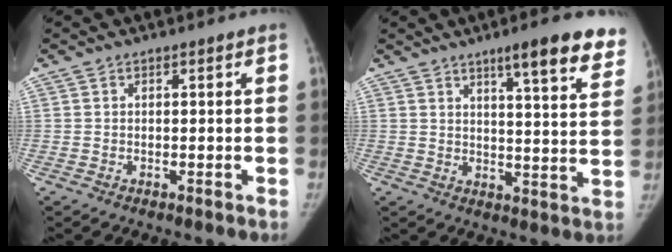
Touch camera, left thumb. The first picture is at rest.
{"total": 13.8, "force": [9.5, 2.5, 9.6], "torque": [-0.095, -0.049, 0.114]}